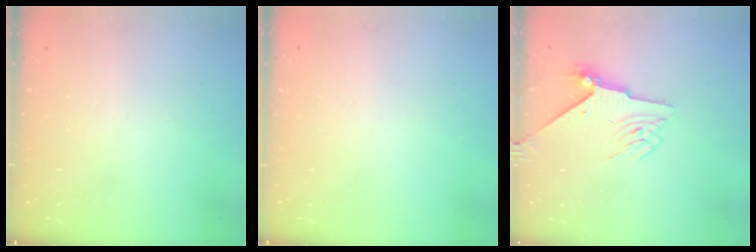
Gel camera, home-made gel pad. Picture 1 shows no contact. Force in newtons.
{"total": 0.0}
{"total": 6.0, "press": 5.9, "slide": 1.0}